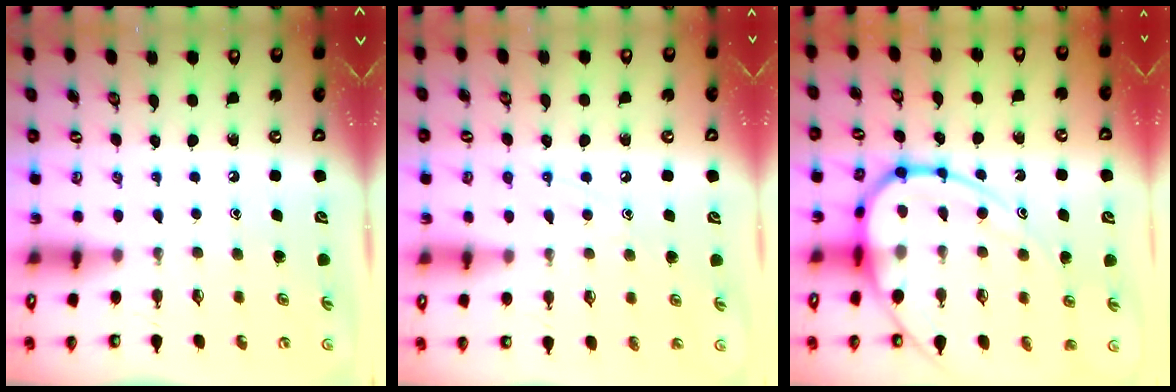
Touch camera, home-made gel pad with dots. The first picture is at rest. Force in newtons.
{"total": 7.2, "press": 7.1, "slide": 0.6}
{"total": 15.9, "press": 15.8, "slide": 1.6}